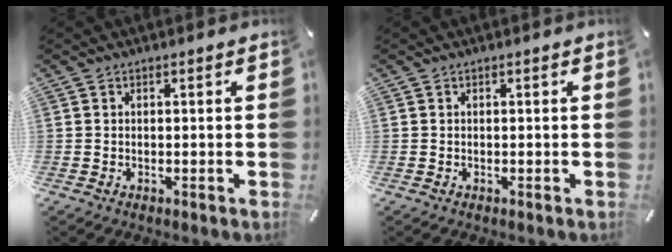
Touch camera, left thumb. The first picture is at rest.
{"total": 0.0}